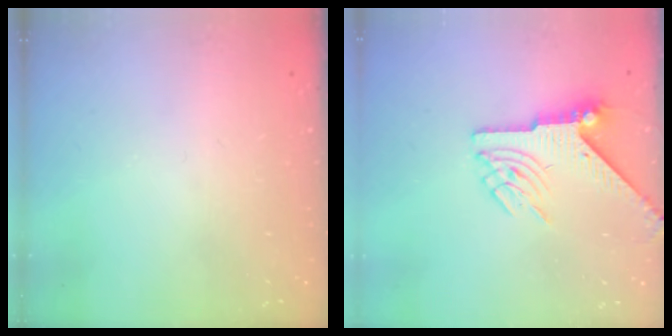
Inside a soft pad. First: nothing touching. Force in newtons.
{"total": 6.5, "press": 6.4, "slide": 1.0}